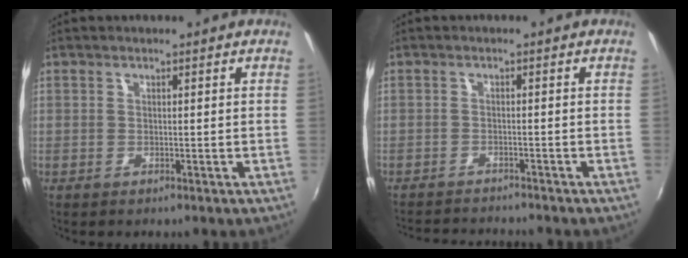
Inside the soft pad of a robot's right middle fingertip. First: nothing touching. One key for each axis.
{"total": 6.8, "fx": -6.5, "fy": 0.7, "fz": 1.8, "tx": -0.052, "ty": -0.010, "tz": -0.101}